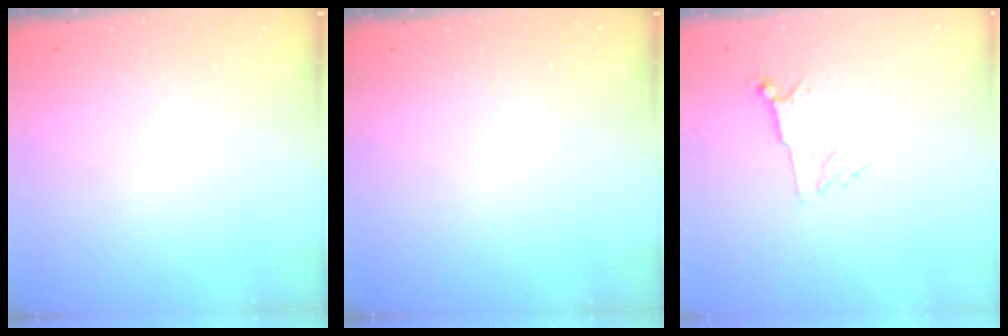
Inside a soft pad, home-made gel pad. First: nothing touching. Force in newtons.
{"total": 0.0}
{"total": 4.1, "press": 4.0, "slide": 0.5}